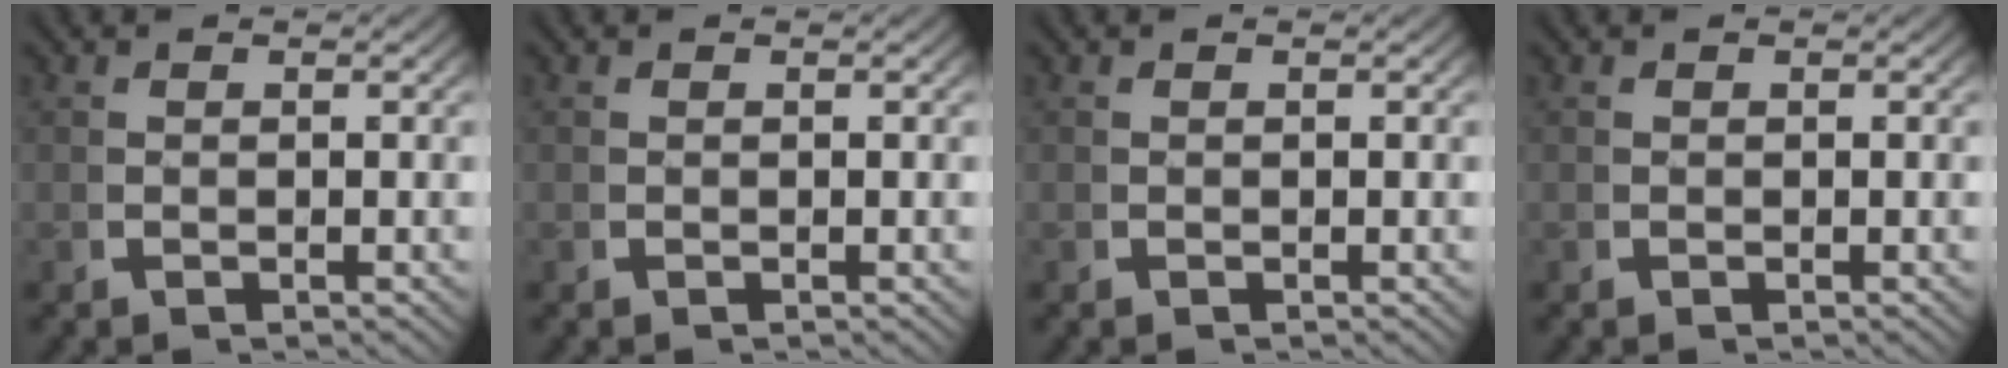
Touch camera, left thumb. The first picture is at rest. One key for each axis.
{"total": 0.0}
{"total": 0.0}
{"total": 0.0}